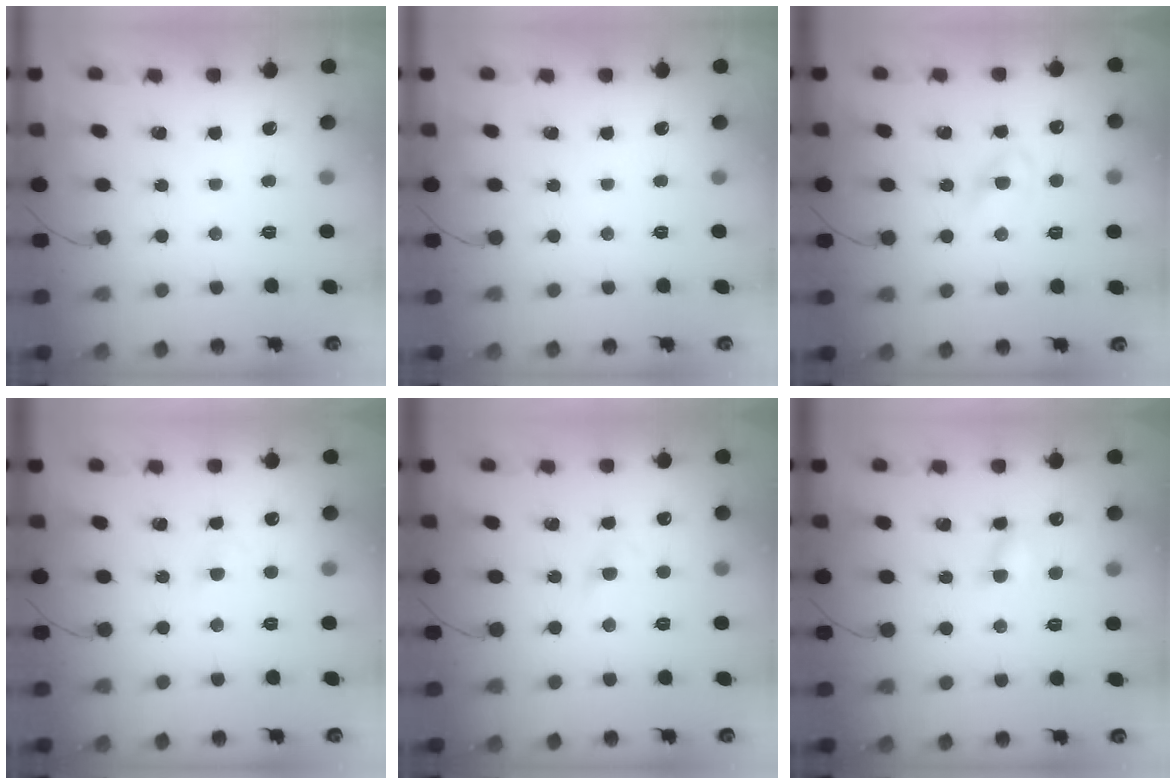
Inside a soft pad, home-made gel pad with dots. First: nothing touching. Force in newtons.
{"total": 0.0}
{"total": 2.7, "press": 2.5, "slide": 1.1}
{"total": 2.1, "press": 1.9, "slide": 0.9}
{"total": 3.0, "press": 2.8, "slide": 1.1}
{"total": 5.4, "press": 5.3, "slide": 0.9}